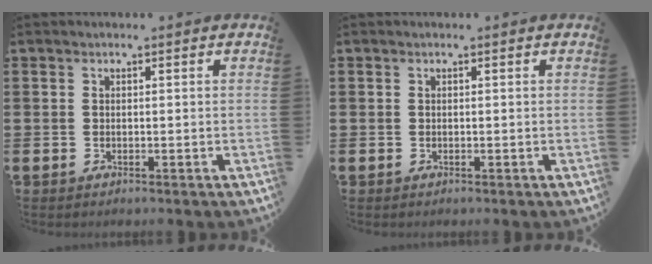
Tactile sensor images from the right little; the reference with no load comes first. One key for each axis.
{"total": 0.0}